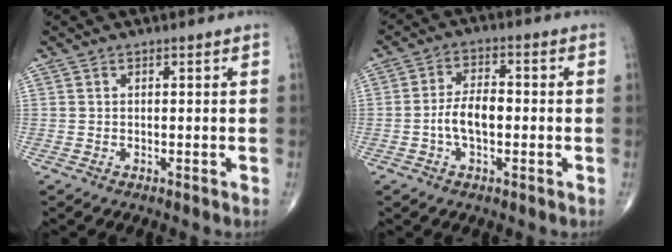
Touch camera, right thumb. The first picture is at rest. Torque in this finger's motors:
{"motor_torque": [1.13, 1.16, 0.56, -0.41, 0.10]}